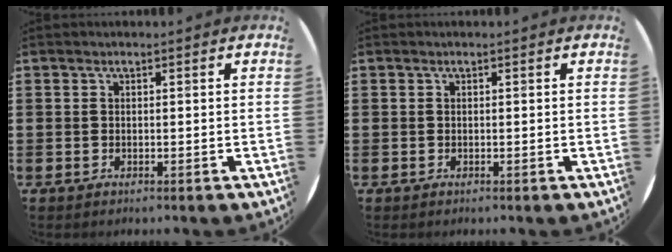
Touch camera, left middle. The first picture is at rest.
{"total": 0.0}